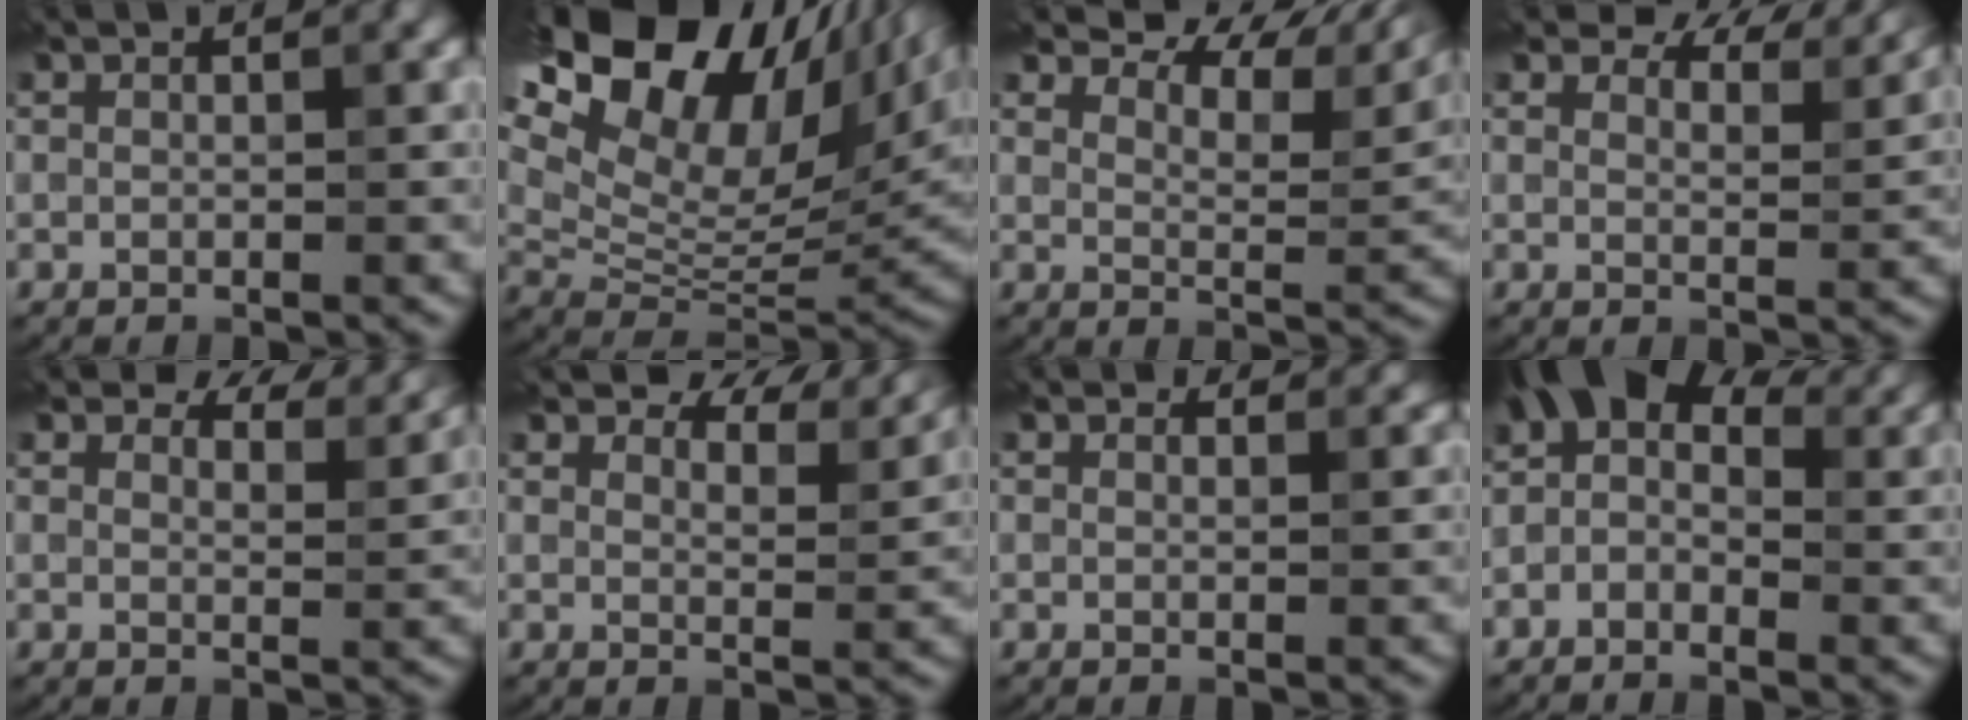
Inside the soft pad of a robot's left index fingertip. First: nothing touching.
{"total": 20.2, "force": [10.2, 10.7, 13.8], "torque": [-0.245, 0.060, 0.183]}
{"total": 9.6, "force": [7.9, 3.1, 4.6], "torque": [-0.072, 0.008, 0.117]}
{"total": 7.7, "force": [6.7, 2.5, 3.0], "torque": [-0.044, 0.005, 0.076]}
{"total": 6.5, "force": [5.6, 2.1, 2.6], "torque": [-0.036, 0.004, 0.064]}
{"total": 7.0, "force": [6.1, 2.0, 2.8], "torque": [-0.043, 0.008, 0.074]}
{"total": 2.4, "force": [2.2, 0.8, 0.5], "torque": [-0.013, 0.000, 0.023]}
{"total": 6.7, "force": [0.7, 4.7, 4.7], "torque": [-0.054, 0.020, -0.005]}